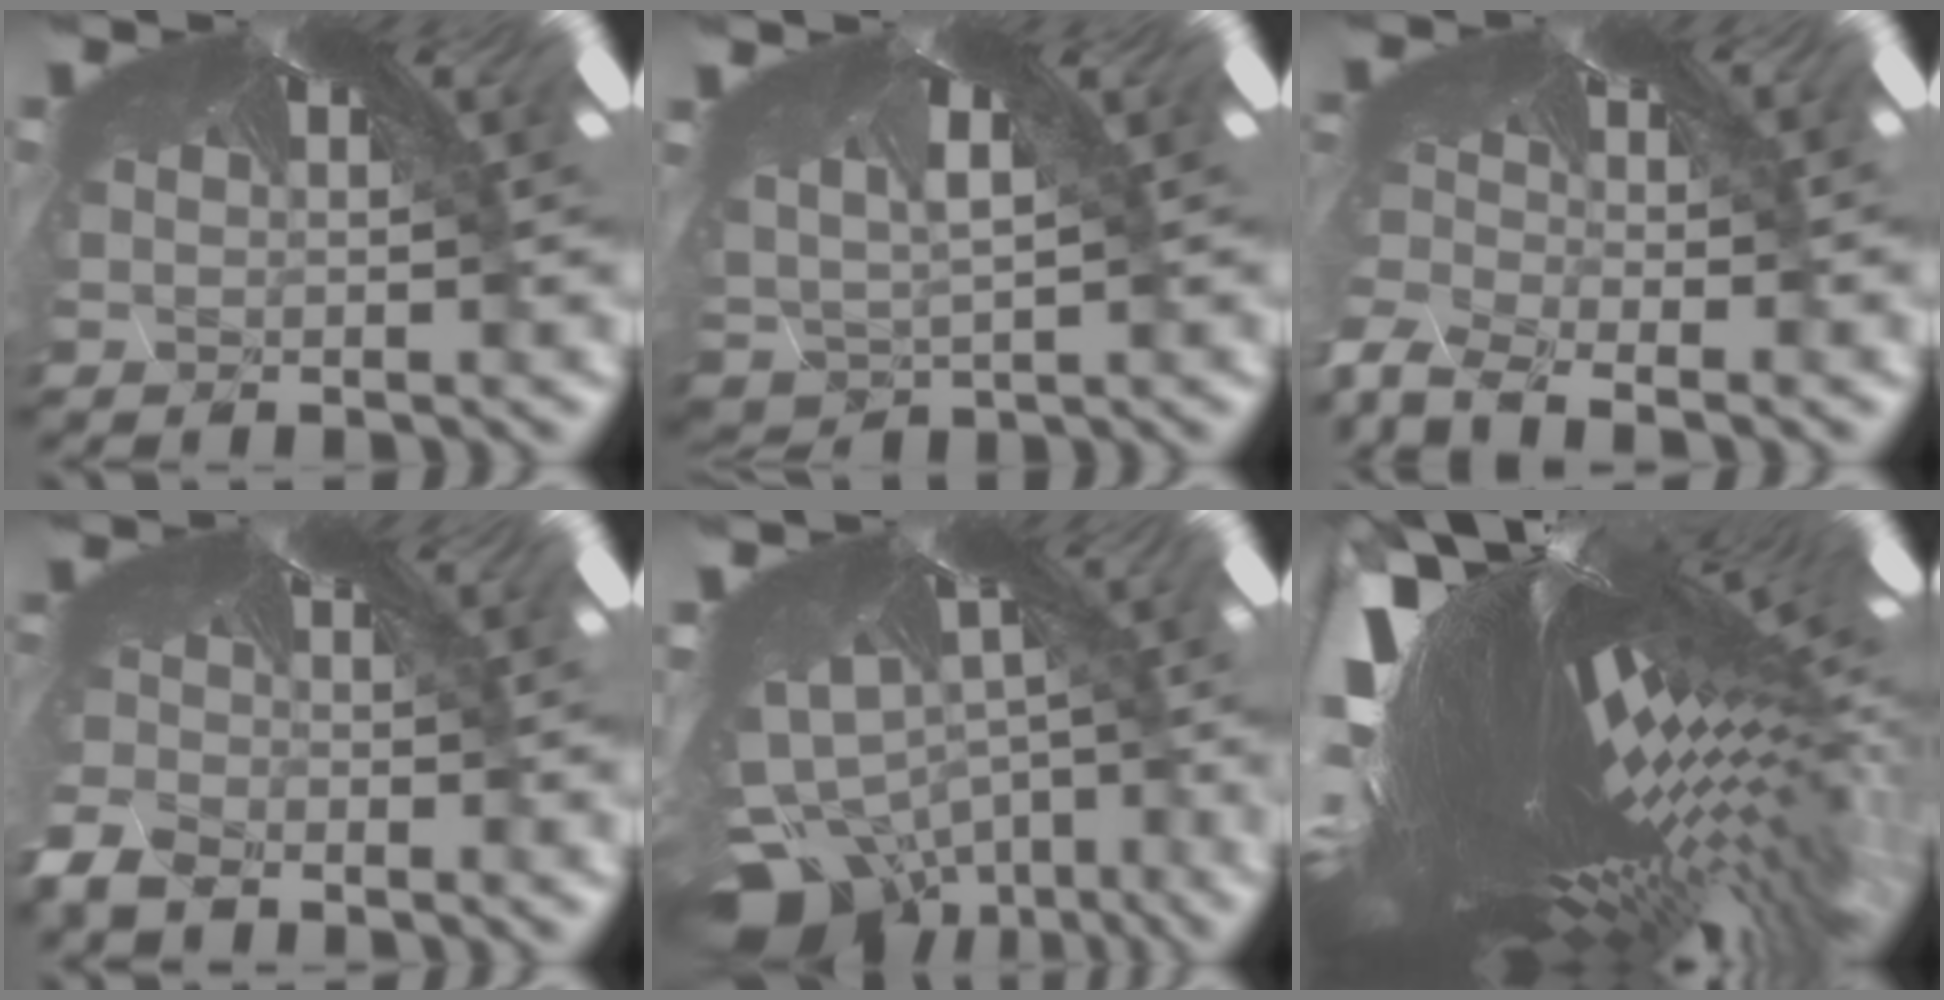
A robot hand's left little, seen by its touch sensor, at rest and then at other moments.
{"total": 3.0, "force": [-2.8, 0.8, -0.6], "torque": [-0.038, -0.040, -0.004]}
{"total": 10.7, "force": [-10.5, 0.1, 2.1], "torque": [-0.044, -0.066, -0.158]}
{"total": 7.8, "force": [-7.7, 1.3, 1.0], "torque": [-0.057, -0.087, -0.098]}
{"total": 10.5, "force": [-10.3, 1.8, -0.8], "torque": [-0.011, -0.096, -0.136]}
{"total": 6.9, "force": [-5.6, -2.0, 3.6], "torque": [-0.116, -0.095, -0.049]}